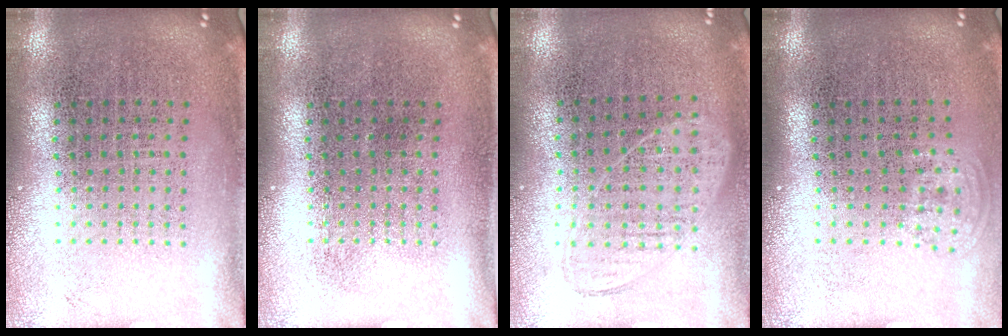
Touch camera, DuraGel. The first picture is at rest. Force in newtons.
{"total": 0.0}
{"total": 1.0, "press": 0.8, "slide": 0.5}
{"total": 0.8, "press": 0.6, "slide": 0.5}